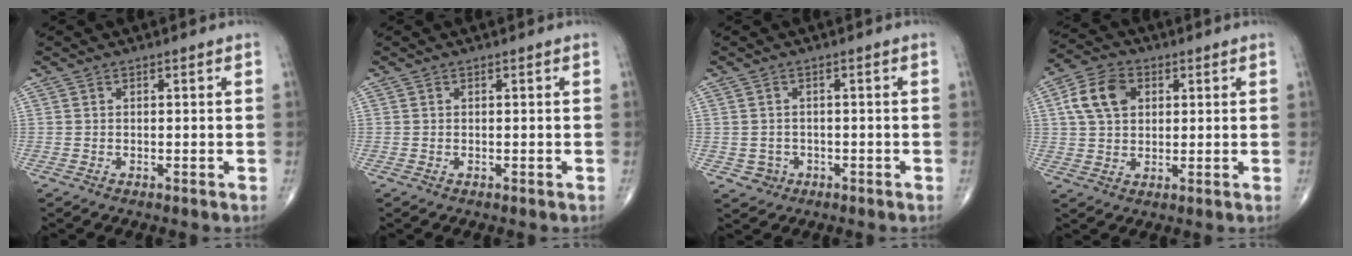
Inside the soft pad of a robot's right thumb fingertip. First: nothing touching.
{"total": 0.0}
{"total": 2.5, "force": [-0.8, 2.3, 0.3], "torque": [0.009, 0.009, -0.009]}
{"total": 8.0, "force": [2.4, 5.7, 5.1], "torque": [-0.085, 0.005, 0.040]}